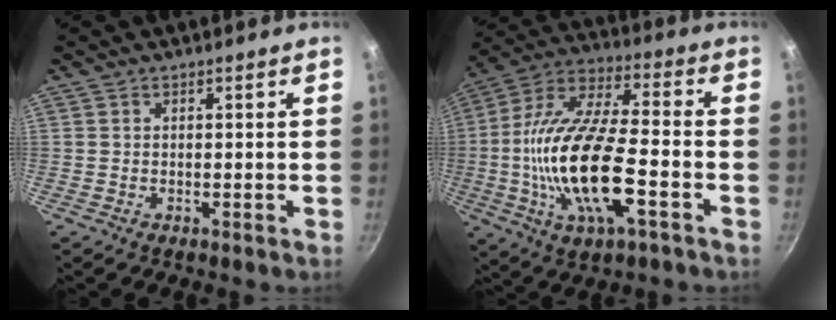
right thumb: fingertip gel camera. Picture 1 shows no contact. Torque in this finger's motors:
{"motor_torque": [2.79, 2.03, 2.00, -0.77, 0.69]}